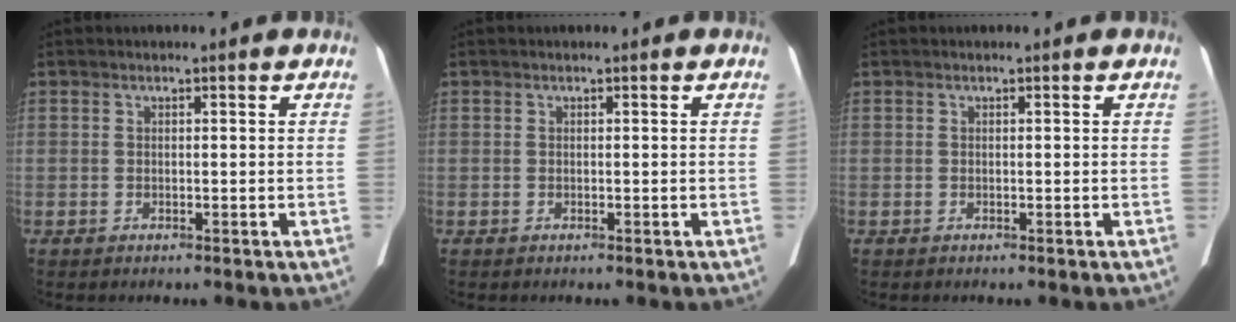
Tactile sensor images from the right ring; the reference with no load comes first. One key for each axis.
{"total": 0.0}
{"total": 0.0}